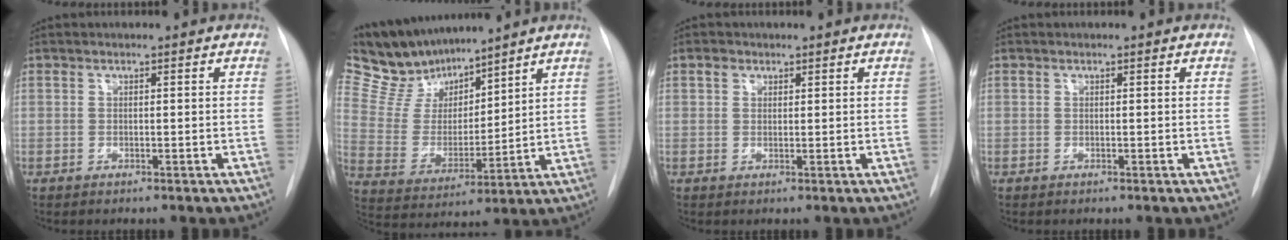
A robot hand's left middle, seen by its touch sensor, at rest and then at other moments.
{"total": 12.8, "force": [11.4, 4.2, 4.2], "torque": [-0.094, 0.015, 0.225]}
{"total": 1.4, "force": [0.8, 1.1, 0.3], "torque": [-0.002, 0.005, 0.012]}
{"total": 0.0}